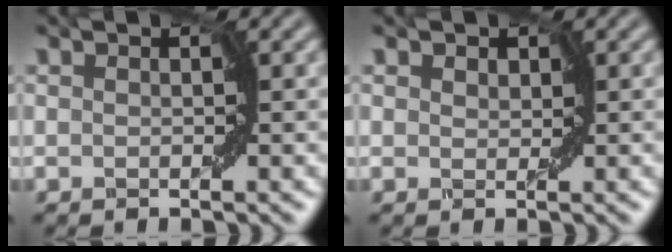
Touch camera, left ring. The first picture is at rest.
{"total": 1.6, "force": [0.8, 1.2, 0.6], "torque": [-0.005, 0.006, 0.002]}